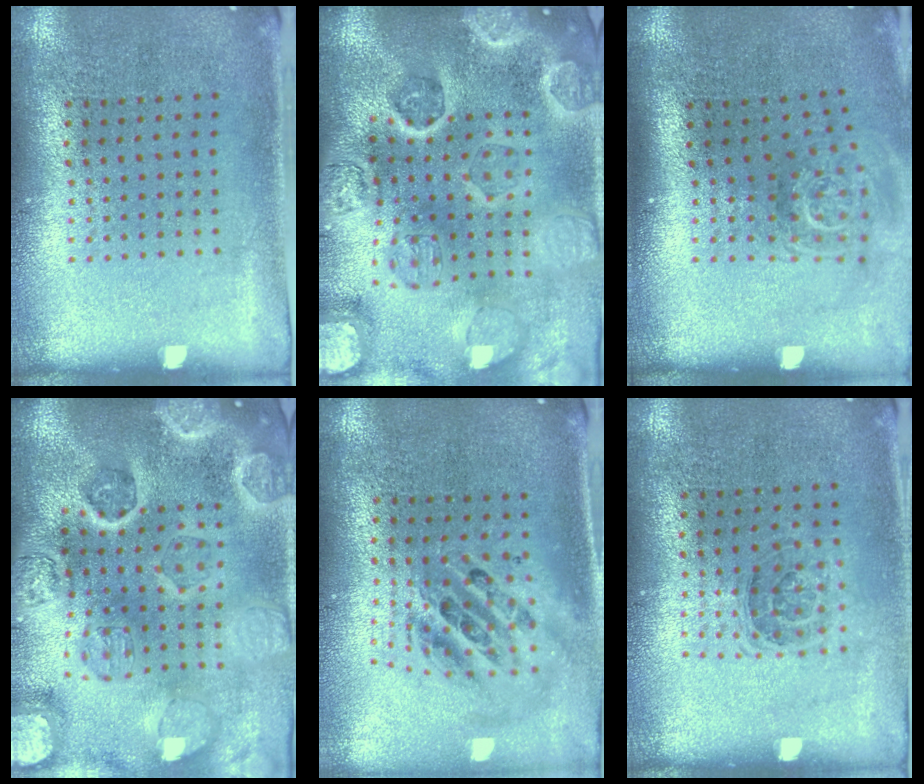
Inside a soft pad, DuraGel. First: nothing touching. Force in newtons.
{"total": 5.3, "press": 4.6, "slide": 2.7}
{"total": 1.9, "press": 1.3, "slide": 1.4}
{"total": 5.3, "press": 4.6, "slide": 2.7}
{"total": 2.3, "press": 1.7, "slide": 1.5}
{"total": 1.1, "press": 1.0, "slide": 0.6}